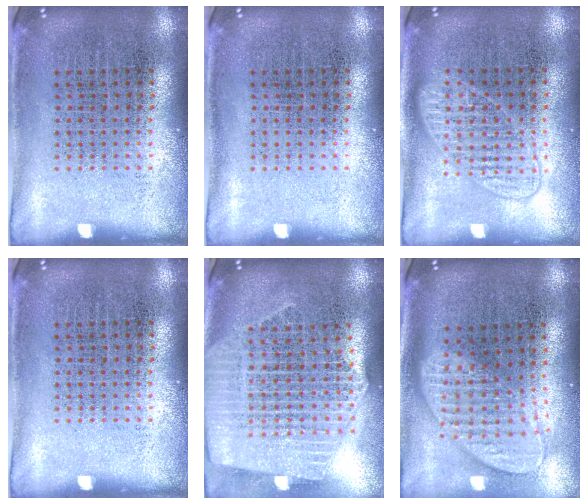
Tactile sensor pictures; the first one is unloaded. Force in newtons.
{"total": 0.0}
{"total": 1.4, "press": 1.4, "slide": 0.3}
{"total": 0.0}
{"total": 2.5, "press": 2.2, "slide": 1.2}
{"total": 2.0, "press": 1.5, "slide": 1.2}